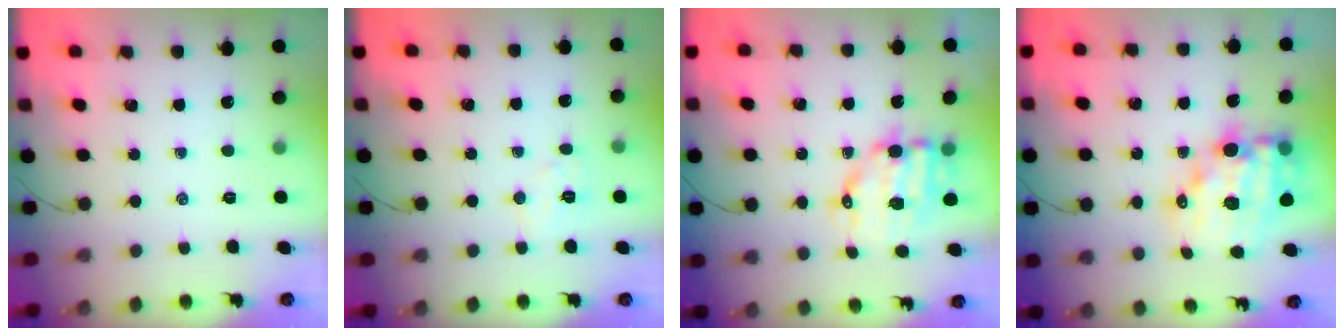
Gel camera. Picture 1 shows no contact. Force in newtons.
{"total": 5.1, "press": 5.0, "slide": 0.9}
{"total": 10.2, "press": 9.9, "slide": 2.1}
{"total": 15.9, "press": 15.4, "slide": 3.8}